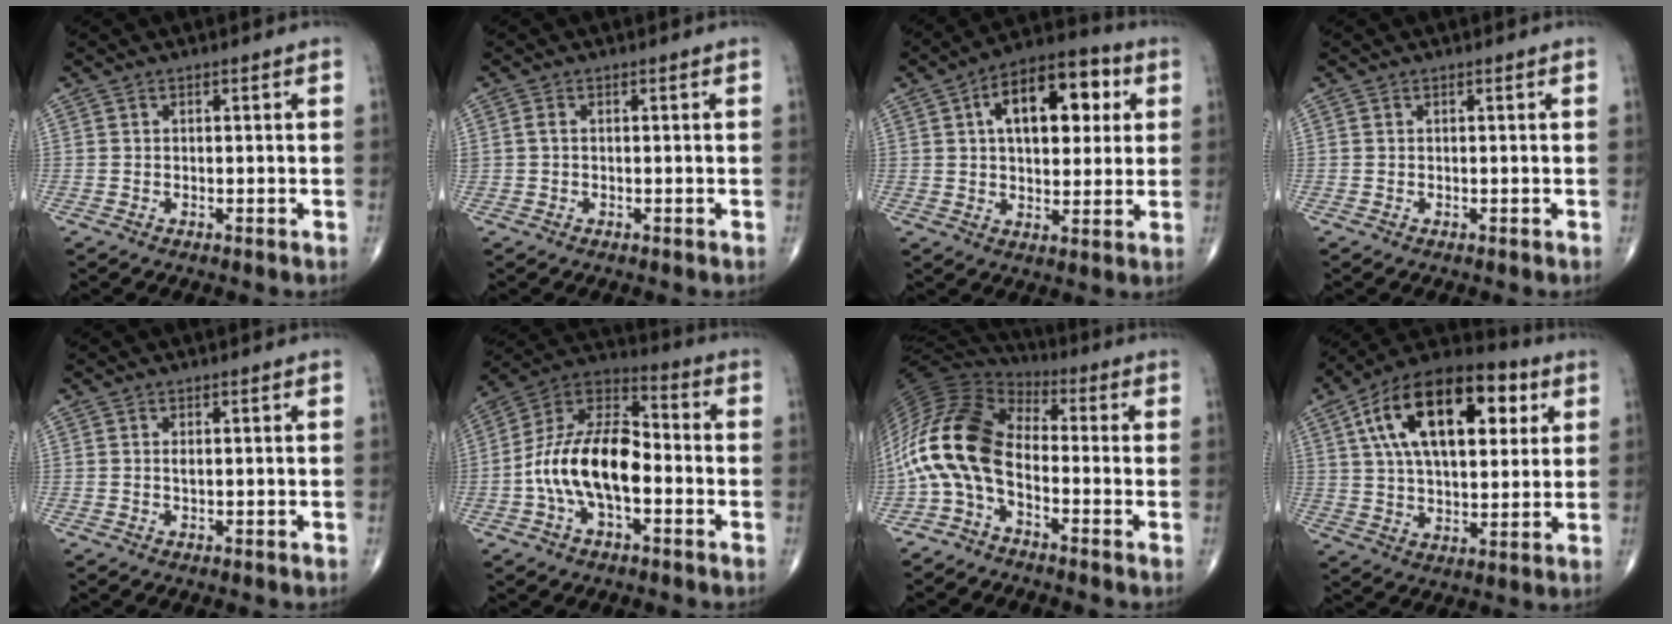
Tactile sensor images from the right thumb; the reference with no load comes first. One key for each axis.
{"total": 1.1, "fx": 0.1, "fy": 0.7, "fz": 0.8, "tx": -0.018, "ty": 0.003, "tz": 0.003}
{"total": 16.5, "fx": 4.7, "fy": 8.9, "fz": 13.2, "tx": -0.163, "ty": 0.012, "tz": 0.065}
{"total": 0.0}
{"total": 0.7, "fx": 0.1, "fy": 0.2, "fz": 0.7, "tx": -0.013, "ty": -0.002, "tz": 0.002}
{"total": 16.8, "fx": -3.3, "fy": 8.8, "fz": 14.0, "tx": -0.253, "ty": 0.043, "tz": -0.067}
{"total": 15.0, "fx": -3.4, "fy": 8.1, "fz": 12.2, "tx": -0.254, "ty": 0.061, "tz": -0.082}
{"total": 23.3, "fx": 7.7, "fy": 11.9, "fz": 18.5, "tx": -0.289, "ty": 0.007, "tz": 0.120}